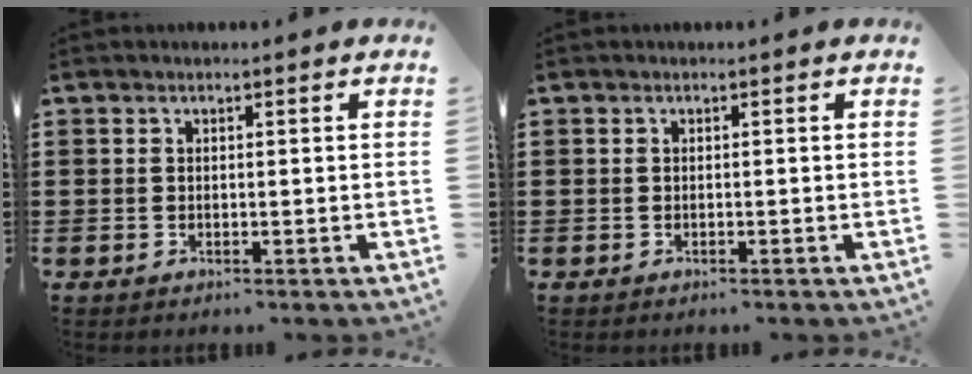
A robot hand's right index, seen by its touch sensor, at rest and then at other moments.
{"total": 0.0}